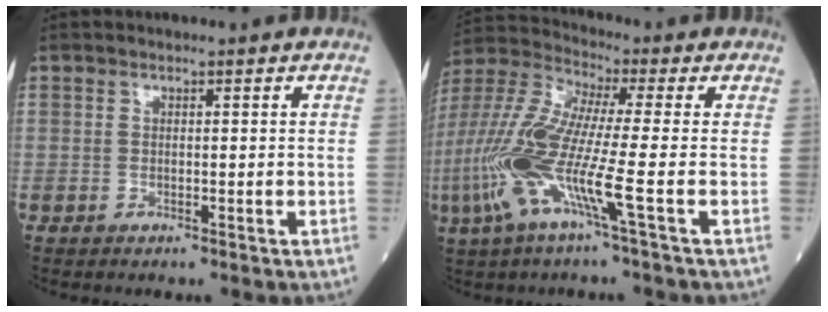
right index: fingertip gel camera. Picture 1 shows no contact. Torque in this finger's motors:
{"motor_torque": [1.66, -0.47, 1.05, 0.21]}